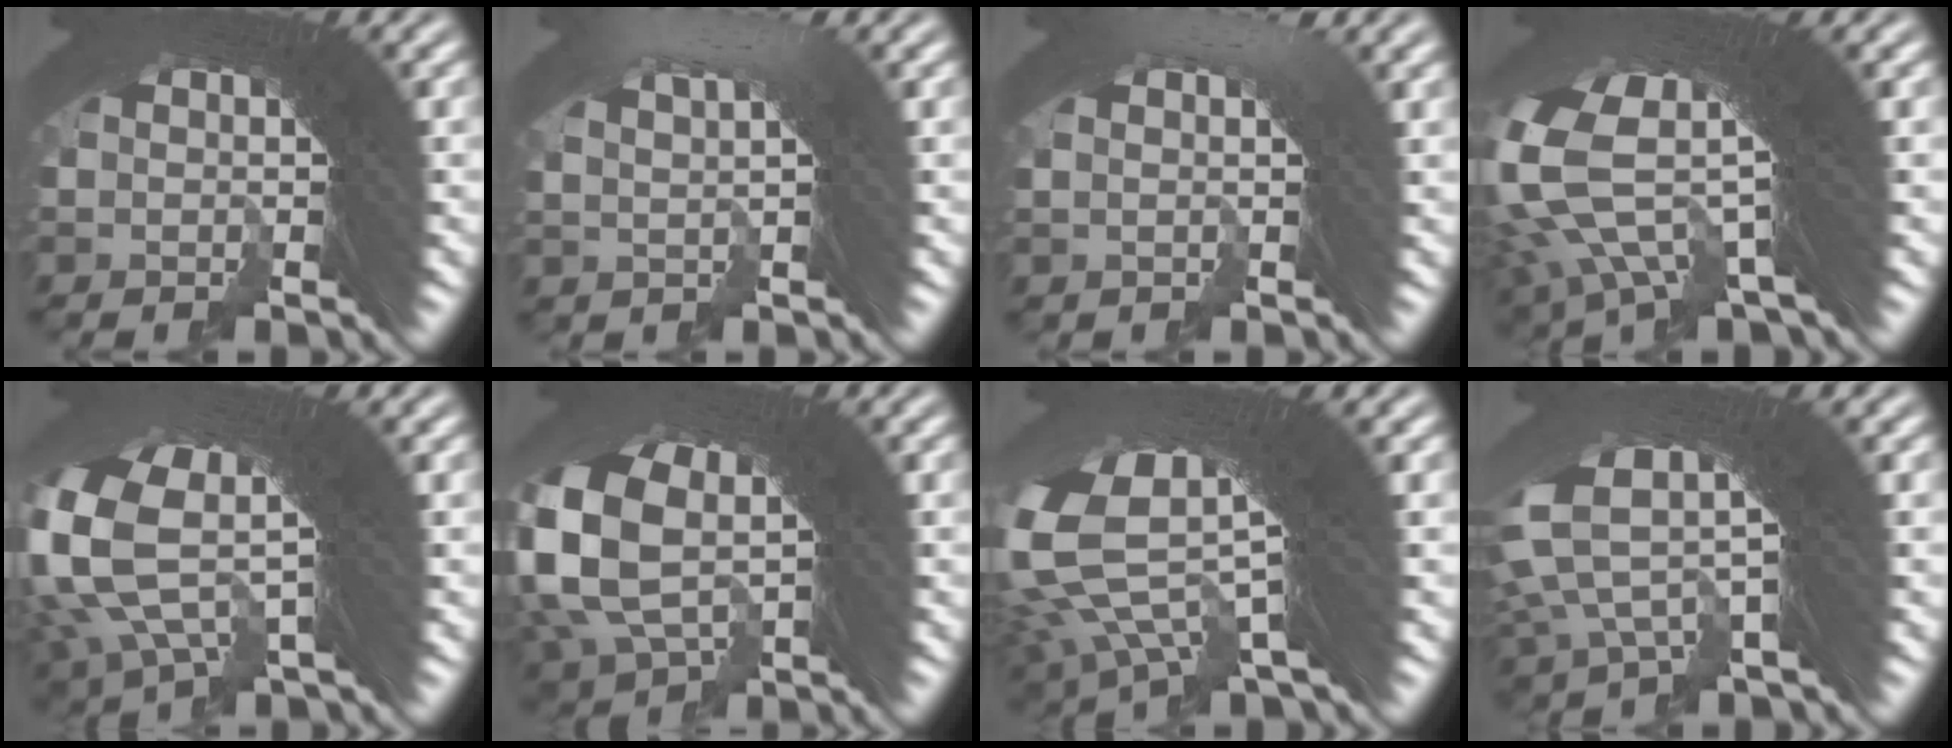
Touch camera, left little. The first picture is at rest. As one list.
[{"total": 1.9, "force": [1.4, -0.4, 1.2], "torque": [-0.006, 0.018, 0.023]}, {"total": 1.3, "force": [0.9, -0.3, 0.9], "torque": [0.001, 0.018, 0.010]}, {"total": 10.6, "force": [2.4, 5.0, 9.1], "torque": [-0.197, -0.005, 0.043]}, {"total": 10.3, "force": [2.2, 6.3, 7.8], "torque": [-0.196, -0.010, 0.039]}, {"total": 6.6, "force": [-0.3, 4.8, 4.5], "torque": [-0.136, -0.031, 0.015]}, {"total": 11.1, "force": [3.7, 5.5, 8.9], "torque": [-0.193, 0.009, 0.058]}, {"total": 6.6, "force": [1.7, 2.9, 5.7], "torque": [-0.111, 0.003, 0.028]}]